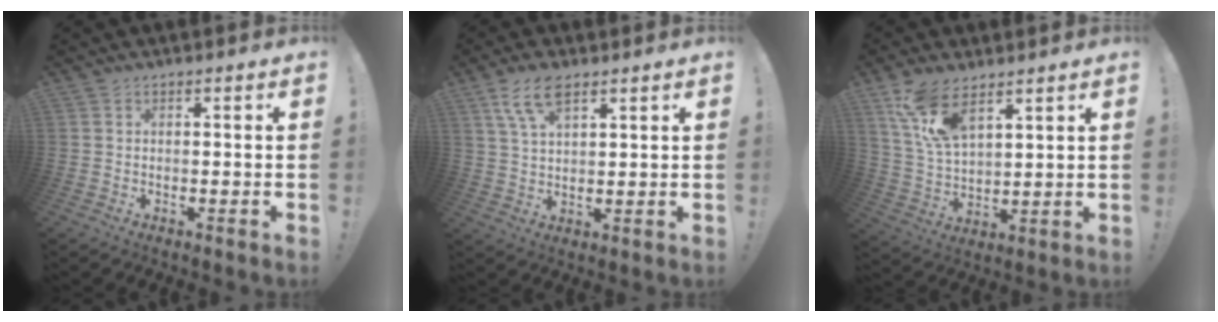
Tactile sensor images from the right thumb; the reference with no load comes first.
{"total": 8.8, "force": [5.2, 4.0, 5.9], "torque": [-0.106, -0.011, 0.098]}
{"total": 11.9, "force": [8.1, 5.2, 7.0], "torque": [-0.138, -0.034, 0.156]}